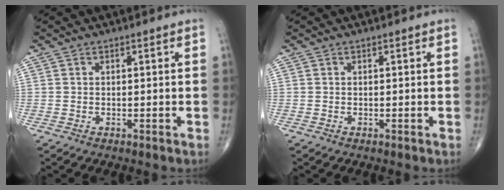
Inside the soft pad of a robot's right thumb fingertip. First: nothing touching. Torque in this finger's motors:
{"motor_torque": [-0.03, 0.03, -0.02, -0.02, 0.01]}